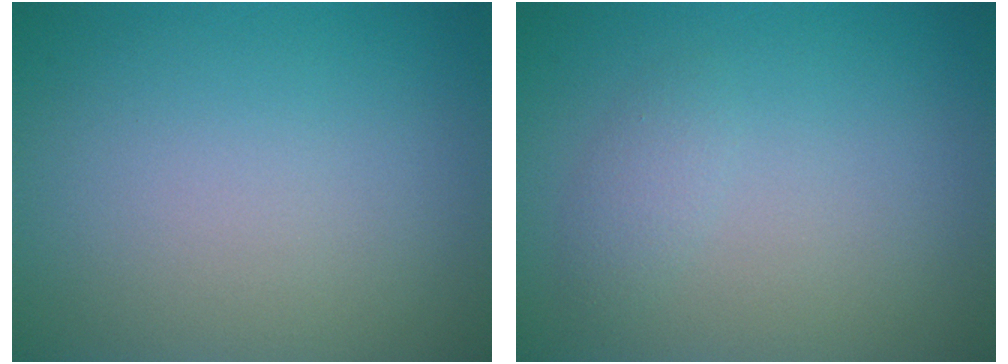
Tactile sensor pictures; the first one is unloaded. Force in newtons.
{"total": 2.3, "press": 2.3, "slide": 0.2}